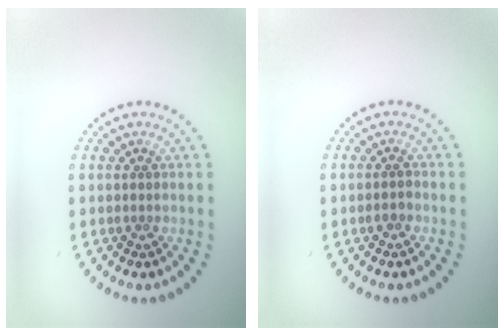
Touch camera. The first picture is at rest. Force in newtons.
{"total": 0.9, "press": 0.8, "slide": 0.3}